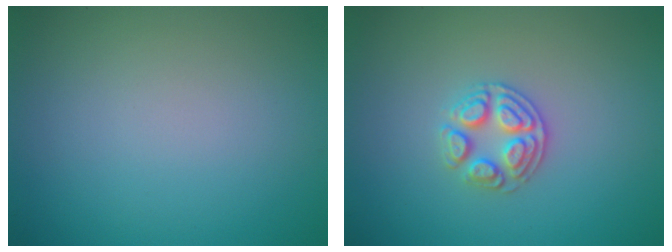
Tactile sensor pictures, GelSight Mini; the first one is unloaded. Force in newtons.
{"total": 2.9, "press": 2.7, "slide": 1.0}